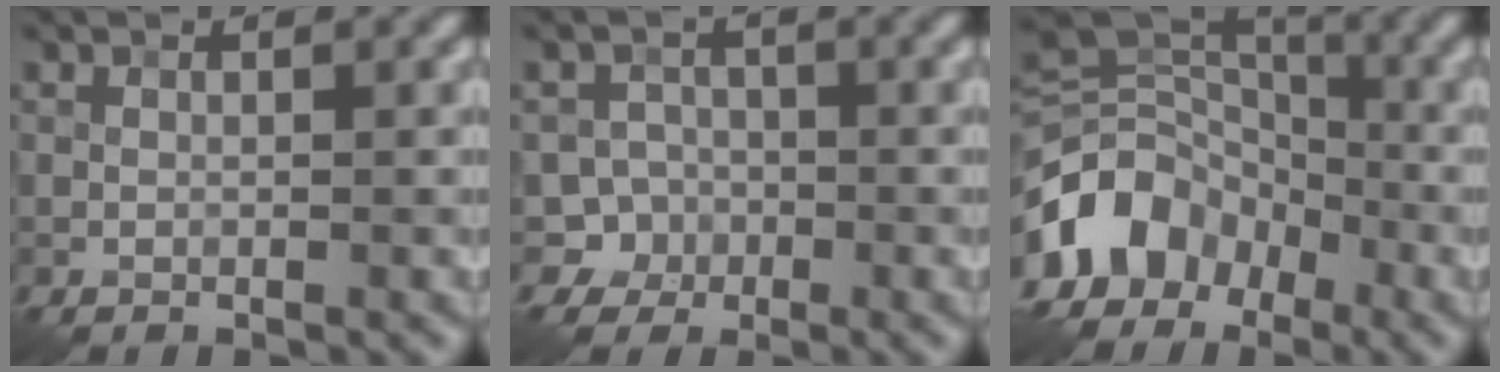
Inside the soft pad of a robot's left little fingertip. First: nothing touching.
{"total": 3.1, "force": [-1.5, 2.7, 0.1], "torque": [0.029, 0.005, -0.029]}
{"total": 9.9, "force": [-4.8, 7.2, 4.8], "torque": [-0.106, 0.008, -0.109]}